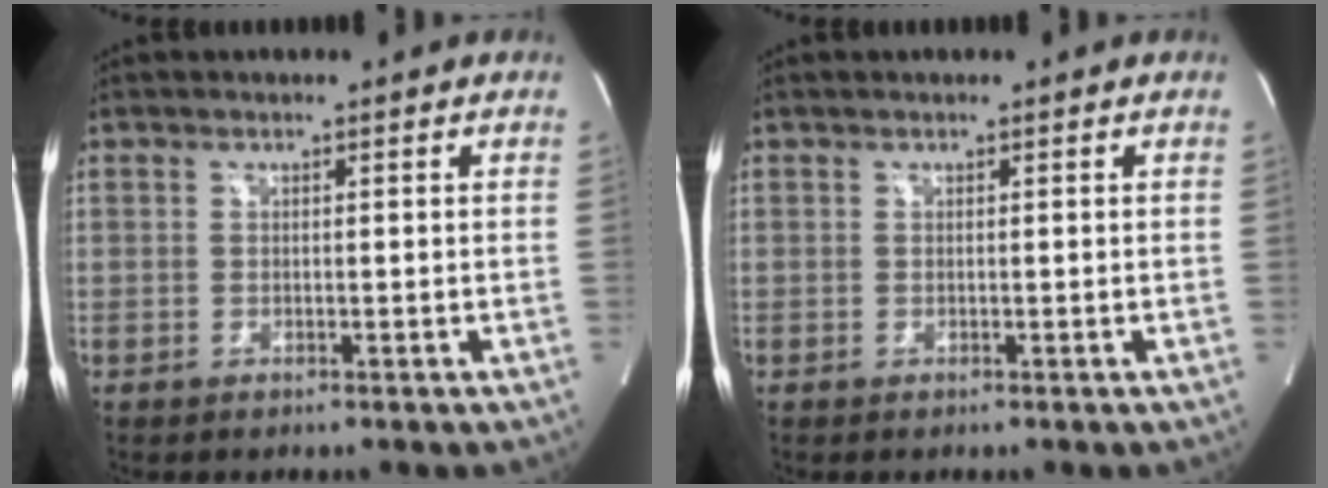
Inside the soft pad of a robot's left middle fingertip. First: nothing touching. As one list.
[{"total": 0.0}]